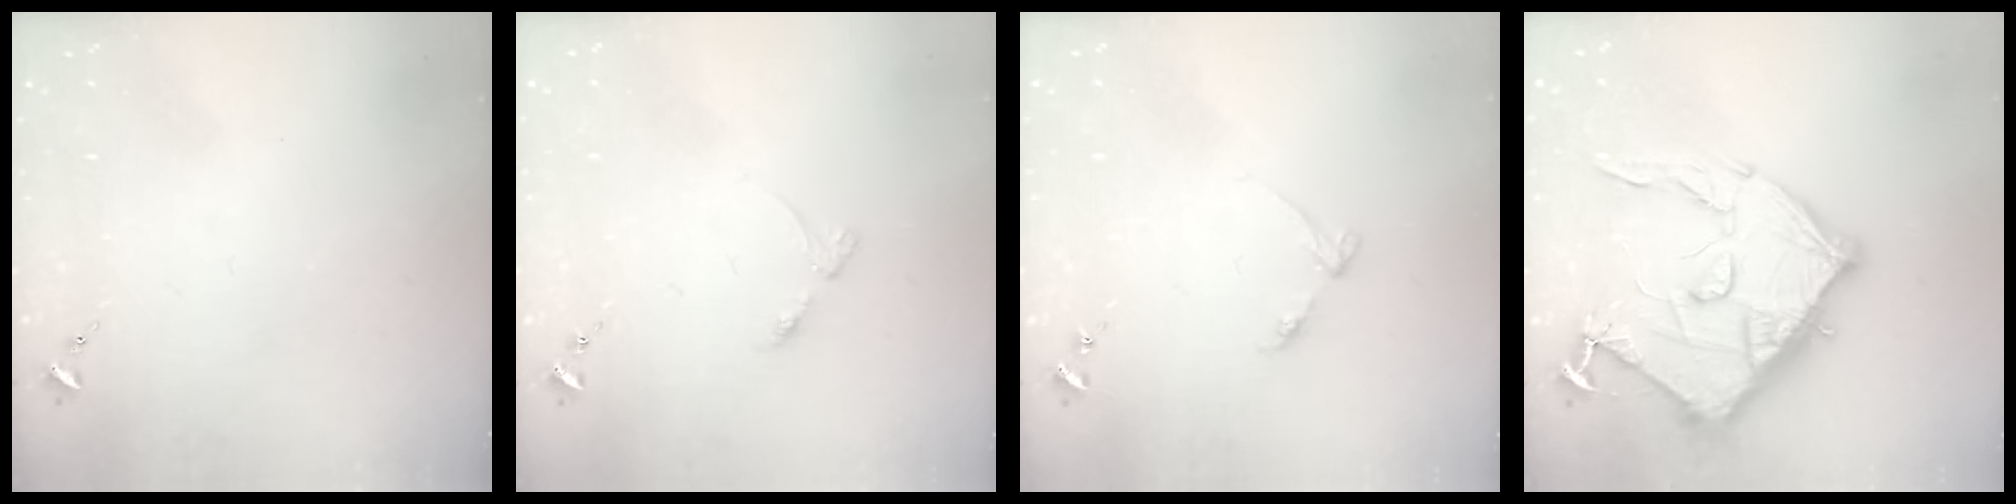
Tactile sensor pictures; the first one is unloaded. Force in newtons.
{"total": 3.5, "press": 3.5, "slide": 0.4}
{"total": 3.6, "press": 3.5, "slide": 0.4}
{"total": 15.4, "press": 15.4, "slide": 1.0}